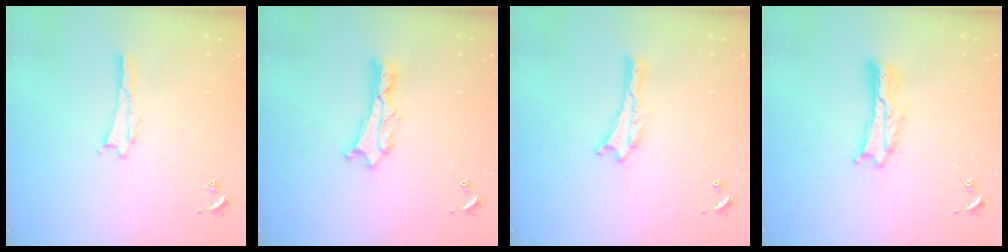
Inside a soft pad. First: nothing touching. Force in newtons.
{"total": 2.0, "press": 2.0, "slide": 0.2}
{"total": 0.0}
{"total": 2.4, "press": 2.4, "slide": 0.3}